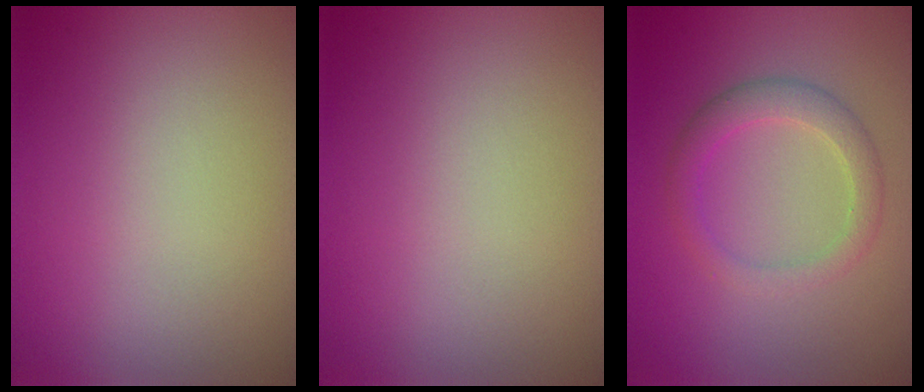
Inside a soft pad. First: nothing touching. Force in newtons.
{"total": 0.0}
{"total": 2.8, "press": 2.8, "slide": 0.3}